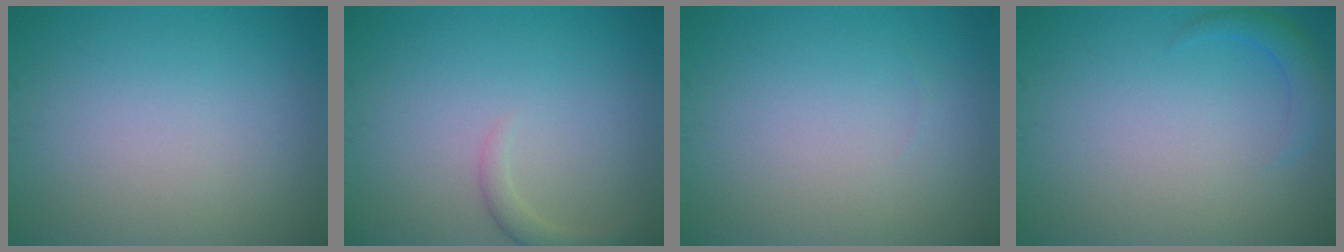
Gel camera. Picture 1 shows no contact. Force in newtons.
{"total": 1.5, "press": 1.5, "slide": 0.2}
{"total": 0.0}
{"total": 1.6, "press": 1.6, "slide": 0.2}